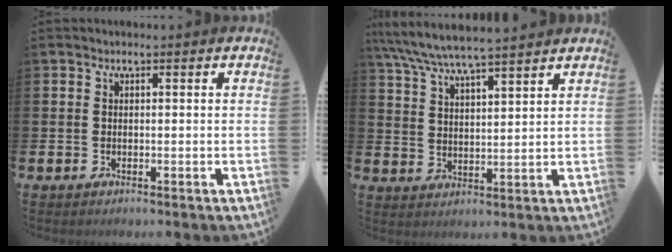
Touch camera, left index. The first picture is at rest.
{"total": 6.6, "force": [6.3, 0.3, 2.0], "torque": [-0.063, -0.033, 0.111]}